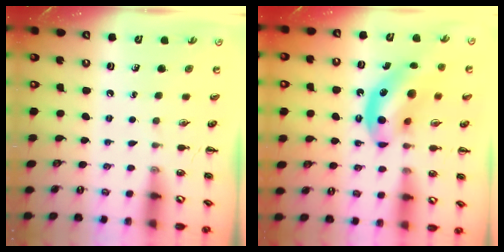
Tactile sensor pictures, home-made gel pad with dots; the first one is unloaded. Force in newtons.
{"total": 13.7, "press": 13.3, "slide": 3.3}